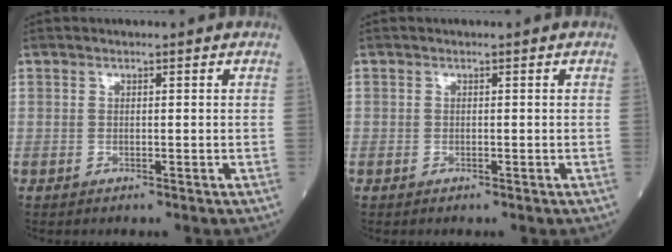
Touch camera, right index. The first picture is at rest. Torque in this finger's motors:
{"motor_torque": [0.76, -0.34, 0.41, 0.09]}